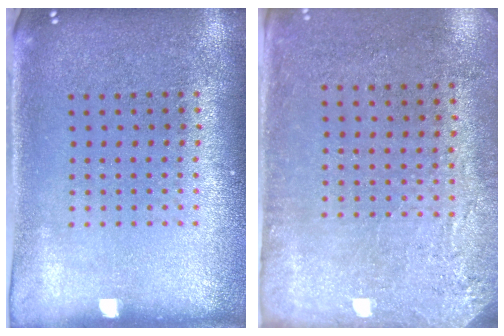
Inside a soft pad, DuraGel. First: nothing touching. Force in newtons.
{"total": 2.9, "press": 2.4, "slide": 1.6}